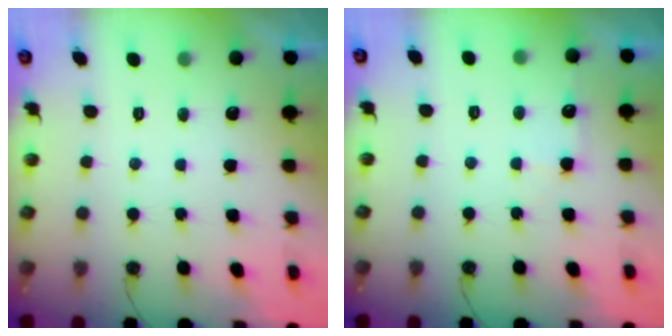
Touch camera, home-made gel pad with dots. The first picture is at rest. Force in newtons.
{"total": 7.2, "press": 7.2, "slide": 0.8}